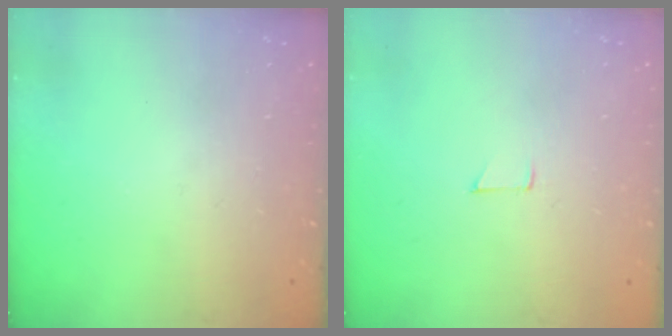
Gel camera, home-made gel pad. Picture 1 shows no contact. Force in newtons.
{"total": 4.1, "press": 4.1, "slide": 0.3}